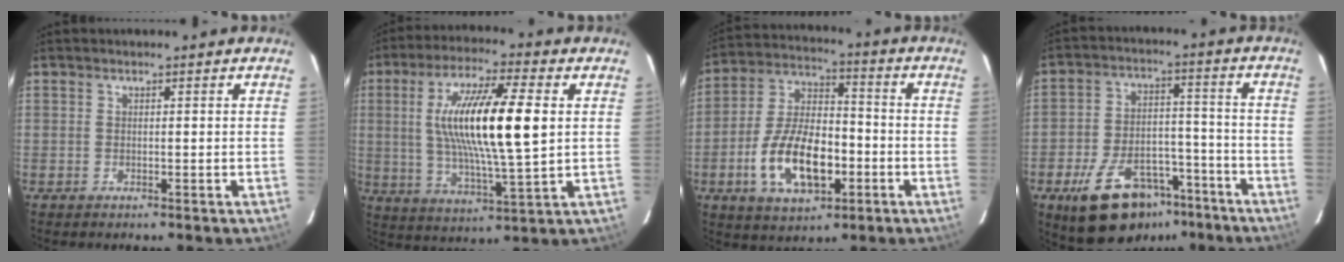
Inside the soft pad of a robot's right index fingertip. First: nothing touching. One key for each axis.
{"total": 17.8, "fx": 2.9, "fy": 3.2, "fz": 17.3, "tx": -0.317, "ty": 0.001, "tz": 0.052}
{"total": 15.7, "fx": -5.1, "fy": 8.1, "fz": 12.4, "tx": -0.251, "ty": 0.009, "tz": -0.080}
{"total": 17.2, "fx": -11.0, "fy": 9.1, "fz": 9.6, "tx": -0.187, "ty": 0.009, "tz": -0.158}